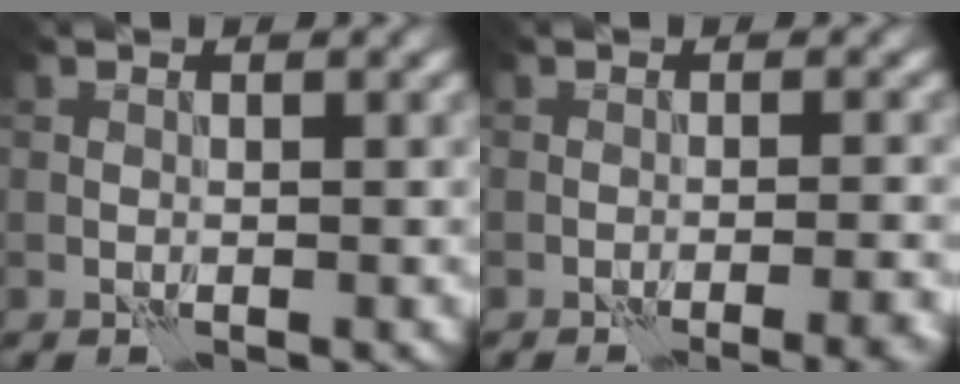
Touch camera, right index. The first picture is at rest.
{"total": 5.0, "force": [-3.4, 1.2, 3.5], "torque": [-0.035, 0.012, -0.042]}